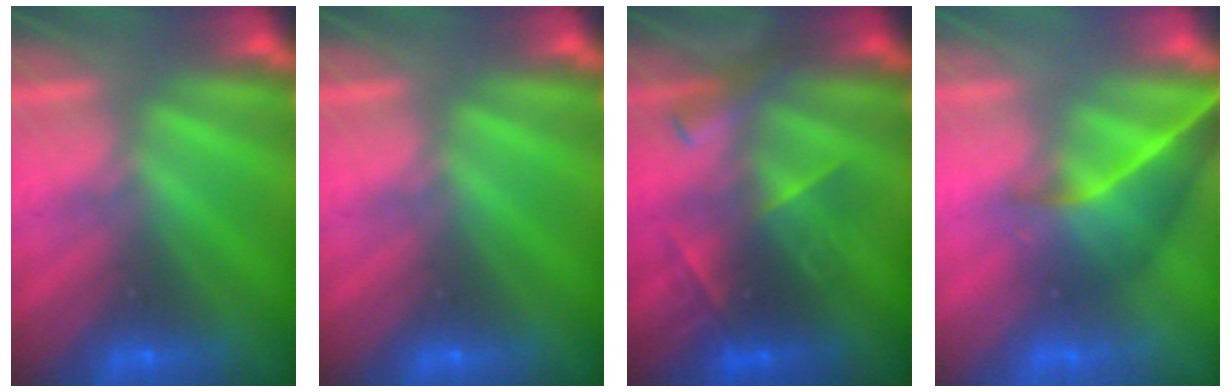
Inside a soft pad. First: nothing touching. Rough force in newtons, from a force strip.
{"total": 0.0}
{"total": 2.9}
{"total": 3.7}